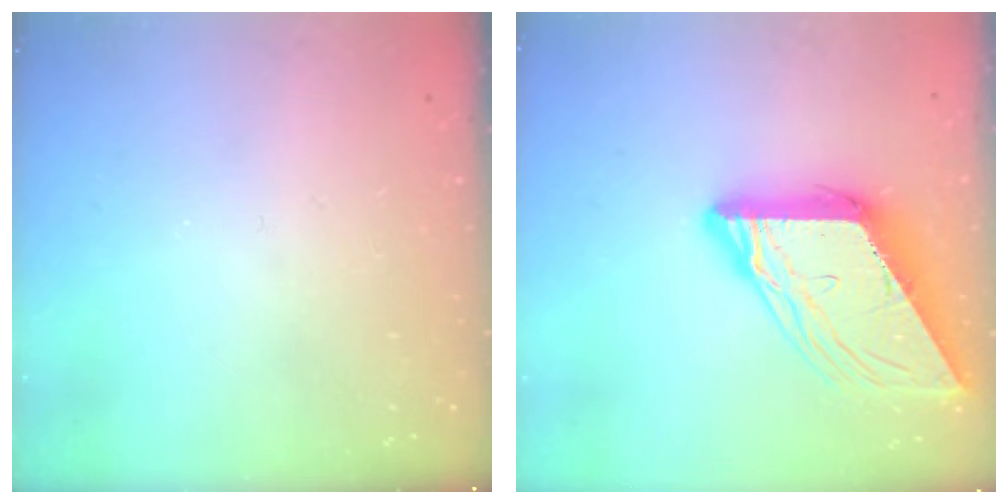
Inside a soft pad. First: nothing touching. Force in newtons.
{"total": 14.2, "press": 14.1, "slide": 1.5}